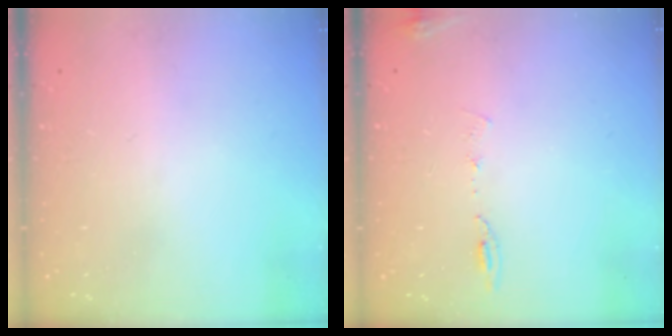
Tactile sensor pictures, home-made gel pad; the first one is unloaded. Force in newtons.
{"total": 6.4, "press": 6.2, "slide": 1.6}